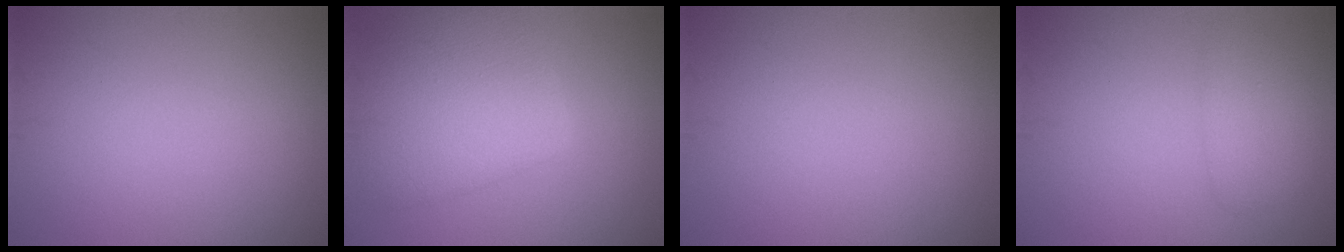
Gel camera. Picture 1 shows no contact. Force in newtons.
{"total": 6.3, "press": 6.3, "slide": 0.3}
{"total": 0.0}
{"total": 1.9, "press": 1.9, "slide": 0.1}